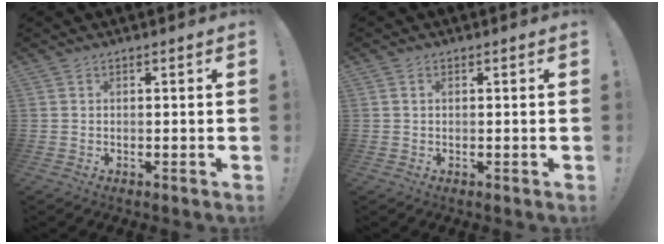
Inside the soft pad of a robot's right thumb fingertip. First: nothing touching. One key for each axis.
{"total": 0.7, "fx": 0.2, "fy": 0.5, "fz": 0.5, "tx": -0.017, "ty": 0.004, "tz": 0.007}